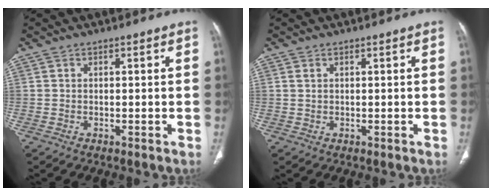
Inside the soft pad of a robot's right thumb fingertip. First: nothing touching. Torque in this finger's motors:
{"motor_torque": [-0.19, -0.13, -0.38, 0.25, -0.02]}